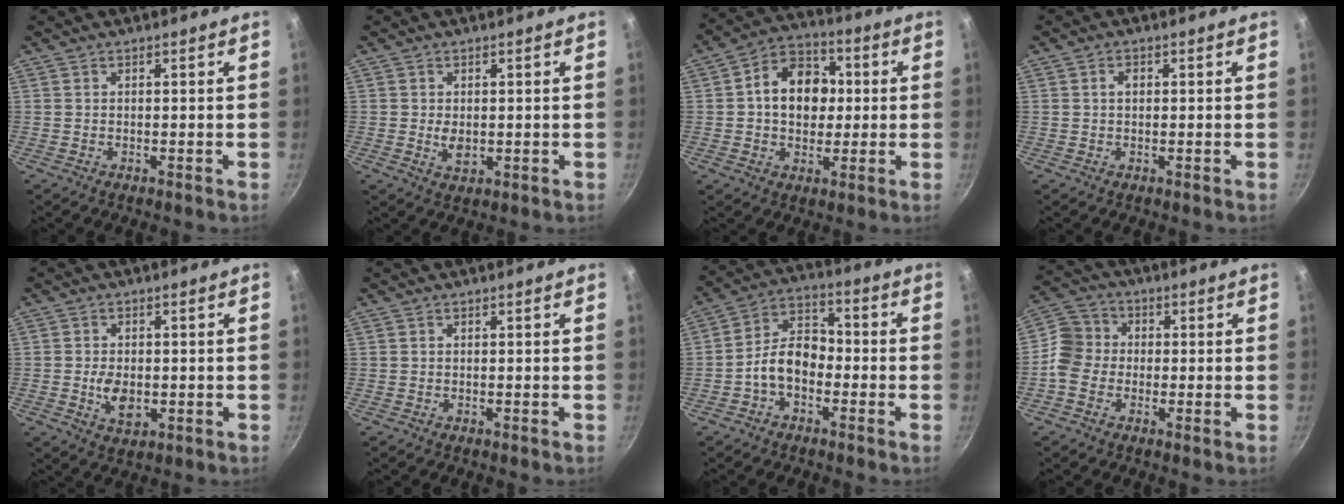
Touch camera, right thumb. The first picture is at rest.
{"total": 3.0, "force": [0.0, 2.0, 2.3], "torque": [-0.040, -0.007, 0.003]}
{"total": 13.0, "force": [1.2, 9.9, 8.4], "torque": [-0.092, 0.018, 0.003]}
{"total": 1.8, "force": [0.3, 1.2, 1.2], "torque": [-0.015, 0.005, 0.004]}
{"total": 5.7, "force": [-0.9, 3.6, 4.3], "torque": [-0.069, -0.003, -0.010]}
{"total": 0.0}
{"total": 8.9, "force": [-2.7, 6.0, 6.0], "torque": [-0.076, 0.042, -0.065]}
{"total": 7.8, "force": [-1.3, 6.7, 3.8], "torque": [-0.048, 0.021, -0.049]}